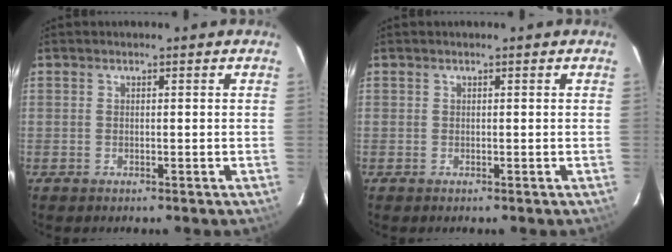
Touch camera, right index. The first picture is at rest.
{"total": 0.0}